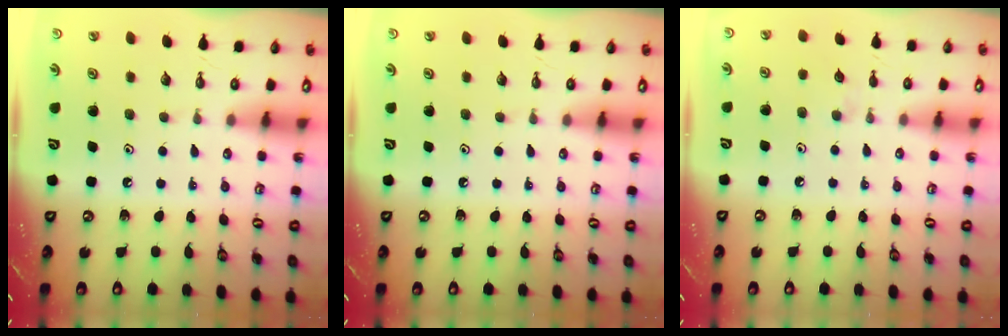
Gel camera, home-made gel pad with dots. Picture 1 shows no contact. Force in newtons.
{"total": 0.0}
{"total": 3.8, "press": 3.7, "slide": 0.6}